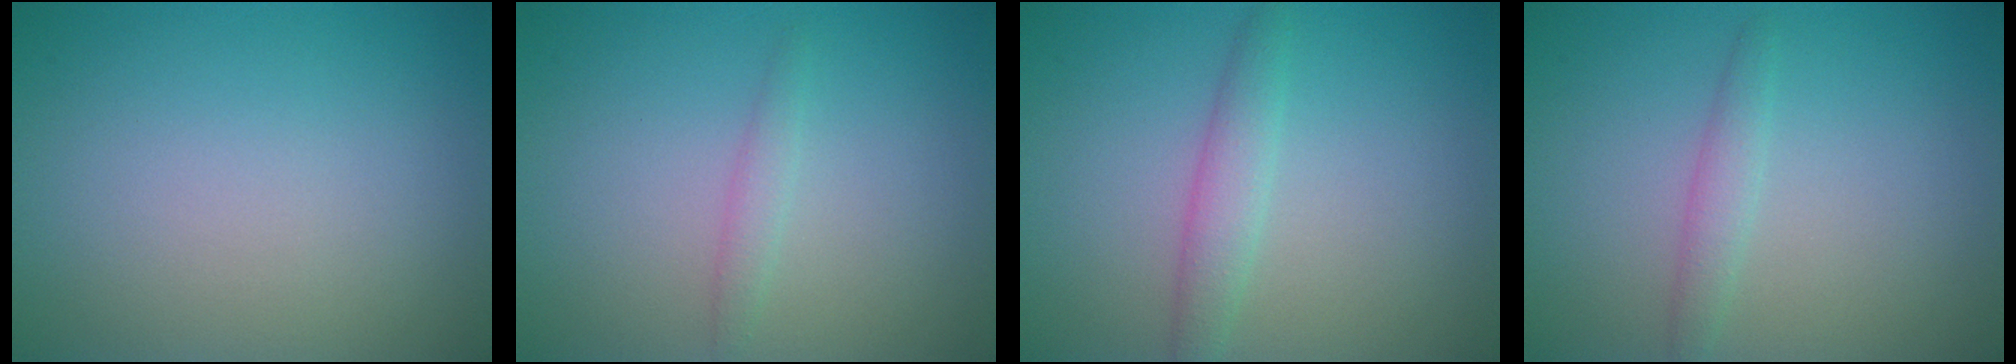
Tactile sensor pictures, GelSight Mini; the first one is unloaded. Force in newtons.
{"total": 1.0, "press": 1.0, "slide": 0.1}
{"total": 2.2, "press": 2.2, "slide": 0.0}
{"total": 1.5, "press": 1.5, "slide": 0.0}